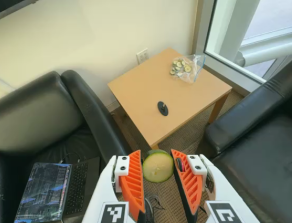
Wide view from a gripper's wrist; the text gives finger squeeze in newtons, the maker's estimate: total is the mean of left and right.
{"total": 8.6, "left": 8.4, "right": 8.7}